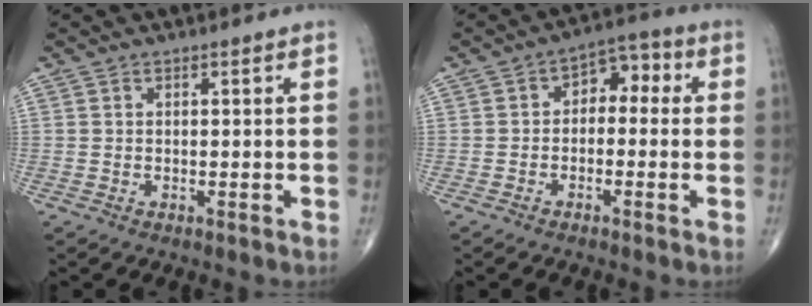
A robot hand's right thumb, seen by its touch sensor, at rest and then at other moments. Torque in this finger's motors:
{"motor_torque": [-0.16, 0.08, 0.19, 0.00, 0.06]}